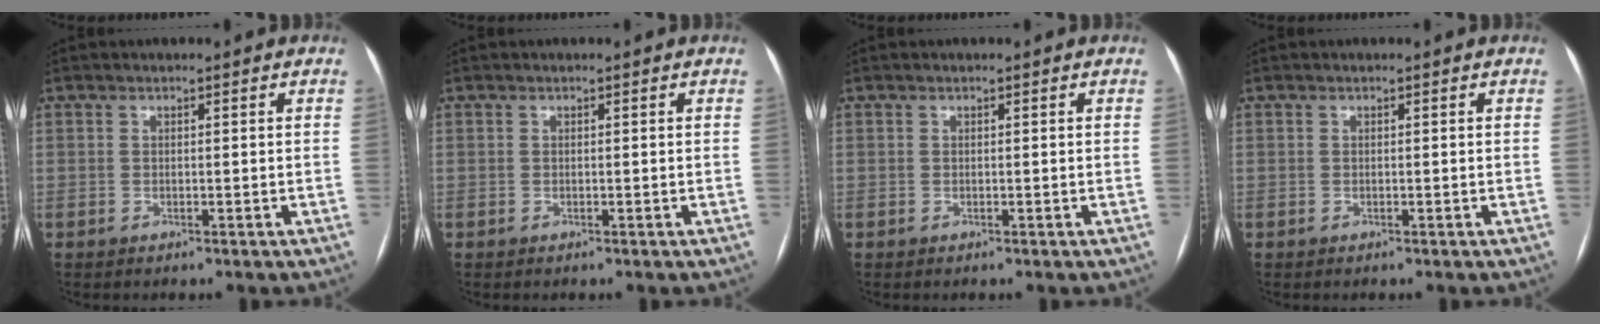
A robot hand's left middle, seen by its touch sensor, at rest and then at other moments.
{"total": 0.0}
{"total": 0.0}
{"total": 0.0}